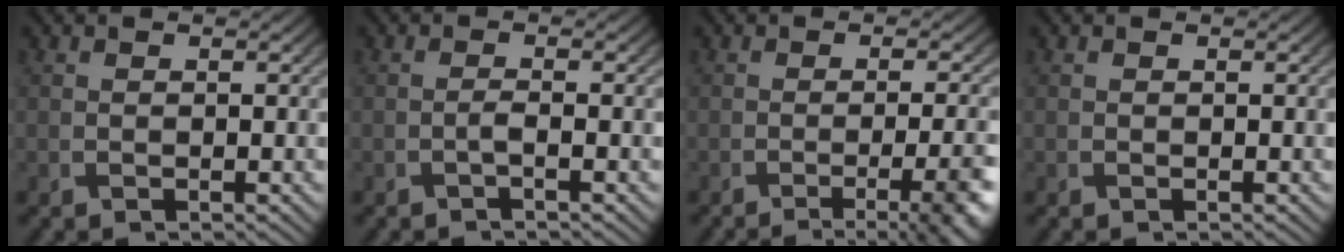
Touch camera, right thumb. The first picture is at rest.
{"total": 1.1, "force": [-0.6, 0.1, 0.9], "torque": [-0.018, 0.006, -0.015]}
{"total": 9.0, "force": [-4.0, 2.6, 7.6], "torque": [-0.085, -0.002, -0.048]}
{"total": 0.0}